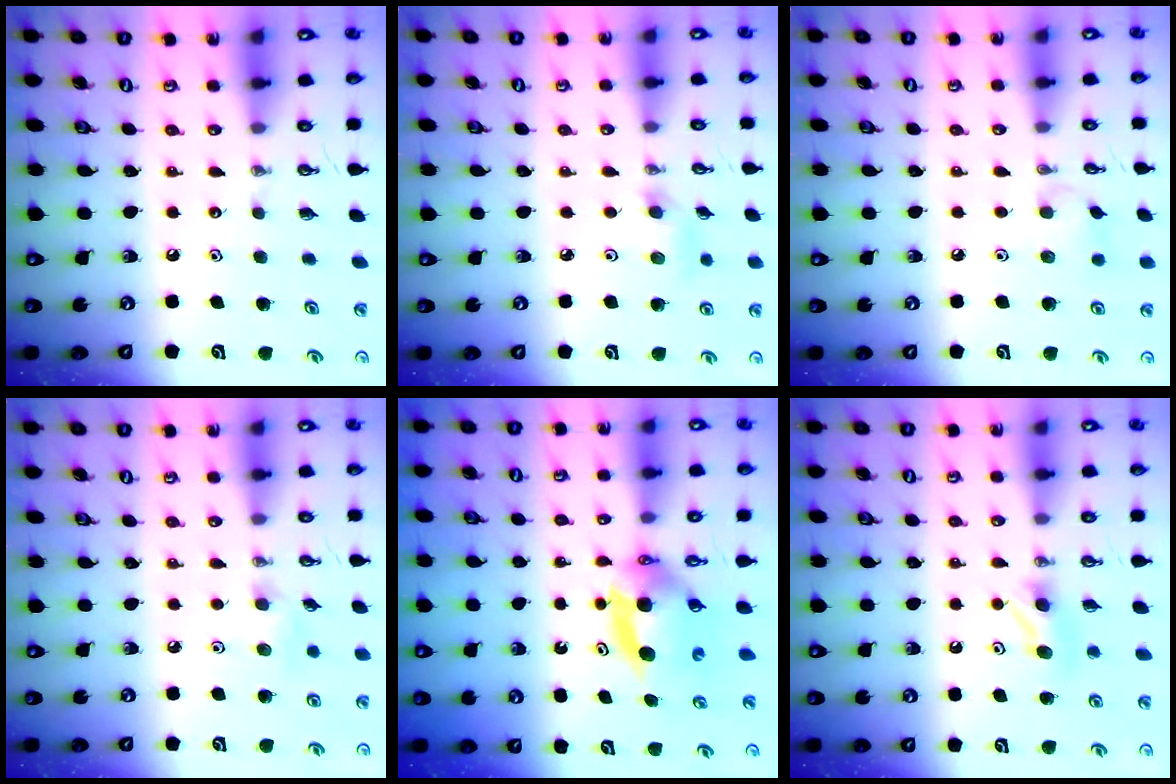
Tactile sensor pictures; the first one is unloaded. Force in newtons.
{"total": 3.8, "press": 3.8, "slide": 0.7}
{"total": 5.6, "press": 5.5, "slide": 1.0}
{"total": 7.2, "press": 6.8, "slide": 2.1}
{"total": 6.3, "press": 5.8, "slide": 2.3}
{"total": 4.7, "press": 4.3, "slide": 2.0}